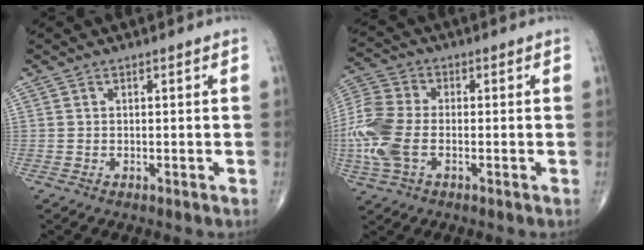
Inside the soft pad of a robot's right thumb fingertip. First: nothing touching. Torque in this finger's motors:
{"motor_torque": [0.46, 0.35, 0.85, 0.21, 0.13]}